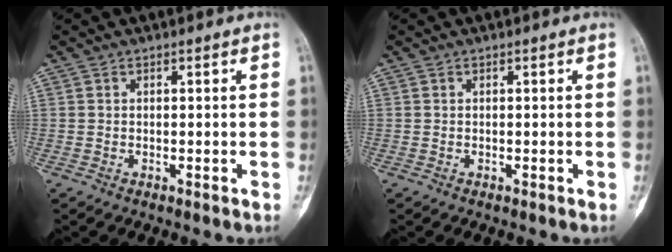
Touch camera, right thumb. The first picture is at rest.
{"total": 0.0}